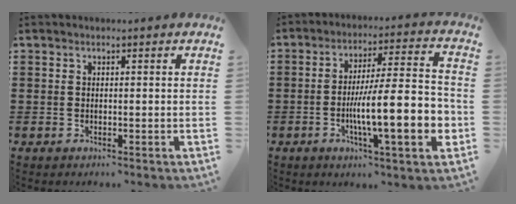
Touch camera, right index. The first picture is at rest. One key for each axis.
{"total": 14.3, "fx": -3.8, "fy": 3.4, "fz": 13.4, "tx": -0.211, "ty": -0.006, "tz": -0.071}